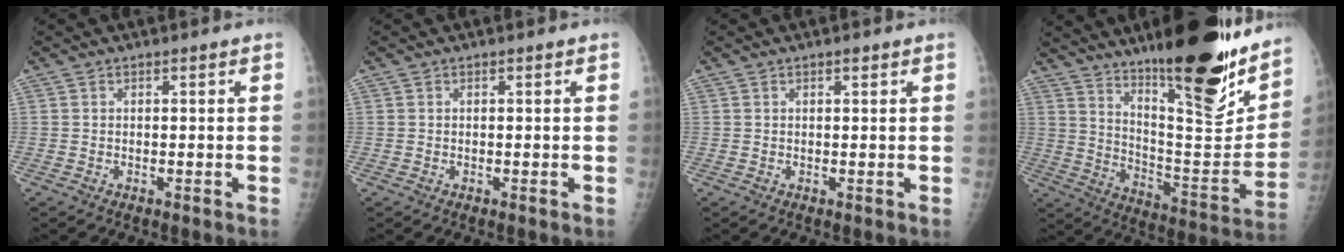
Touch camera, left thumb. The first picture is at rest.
{"total": 0.0}
{"total": 0.9, "force": [0.6, 0.3, 0.6], "torque": [-0.008, -0.002, 0.010]}
{"total": 25.5, "force": [17.2, 5.9, 17.9], "torque": [-0.239, -0.097, 0.278]}